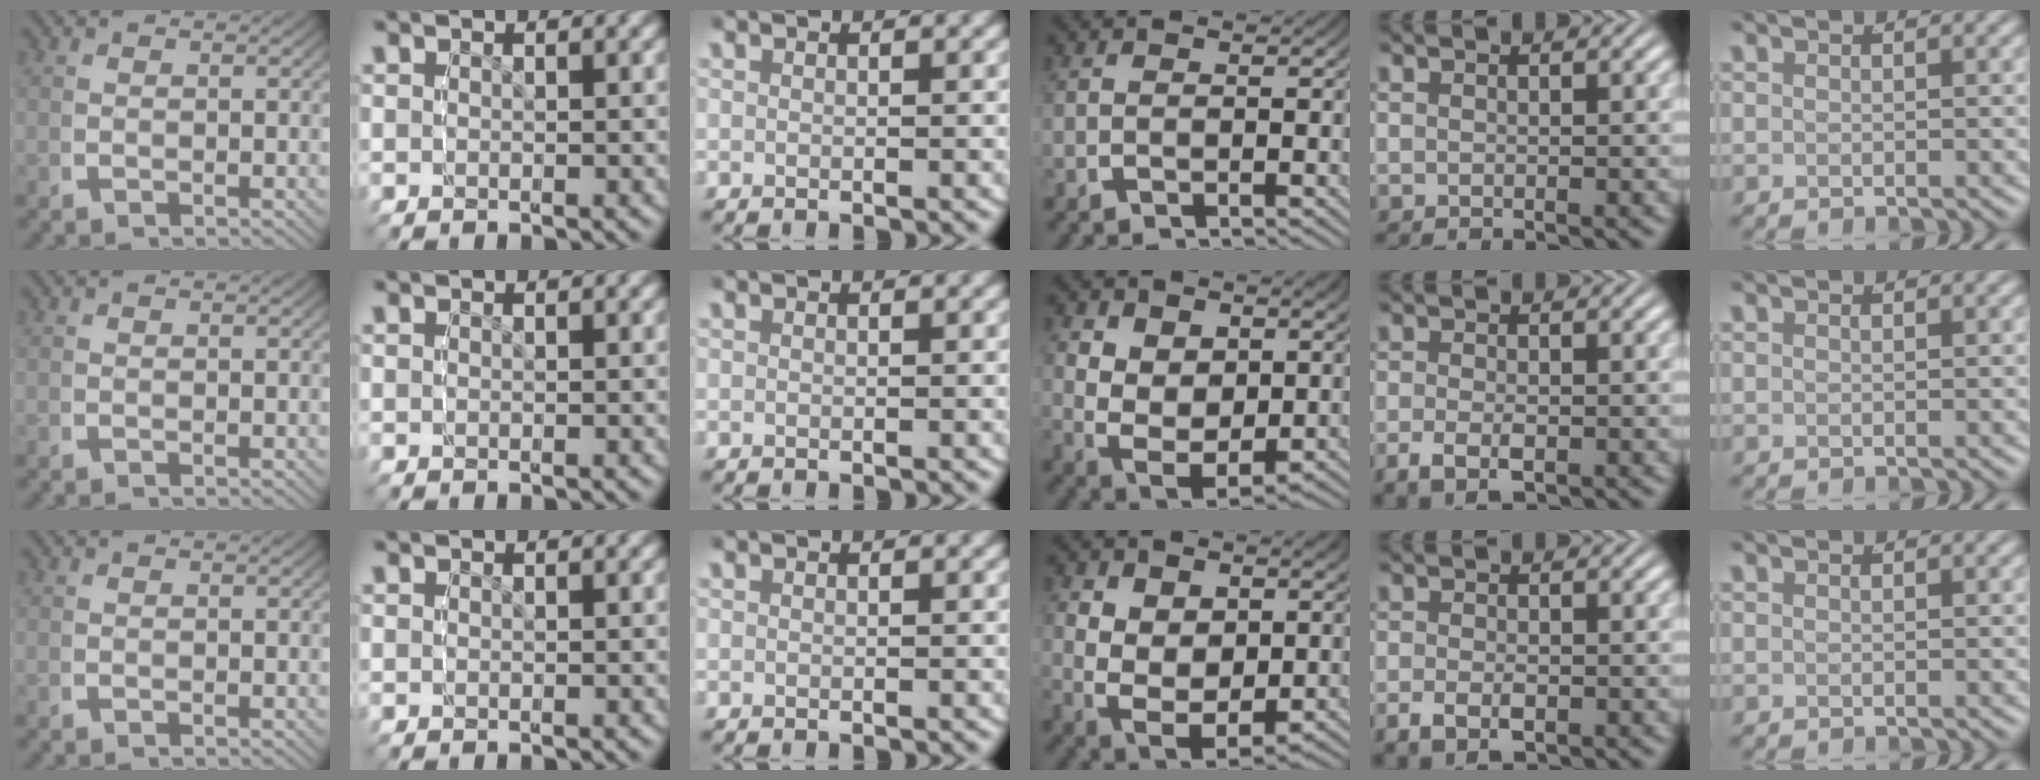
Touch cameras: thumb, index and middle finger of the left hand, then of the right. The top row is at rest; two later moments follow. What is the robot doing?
{"motion": "lift_and_place", "object": "air blower"}